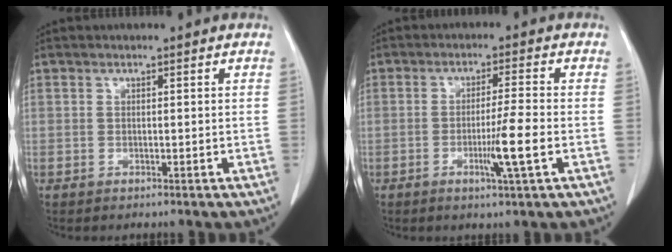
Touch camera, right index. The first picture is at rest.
{"total": 6.1, "force": [-1.8, -0.7, 5.8], "torque": [-0.098, -0.013, -0.033]}